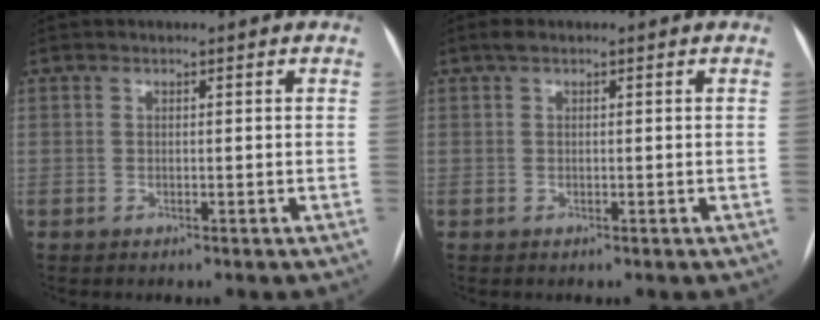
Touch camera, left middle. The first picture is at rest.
{"total": 0.9, "force": [0.6, 0.3, 0.6], "torque": [-0.014, 0.014, 0.012]}